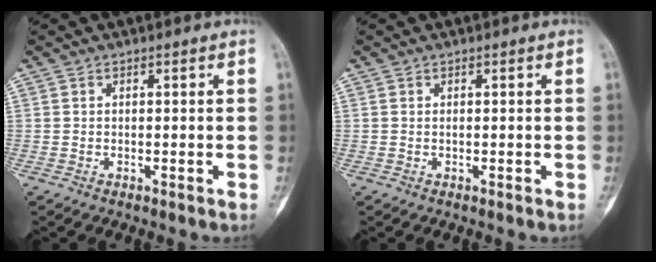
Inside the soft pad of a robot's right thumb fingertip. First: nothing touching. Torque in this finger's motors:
{"motor_torque": [0.39, 0.25, 0.08, -0.22, 0.09]}